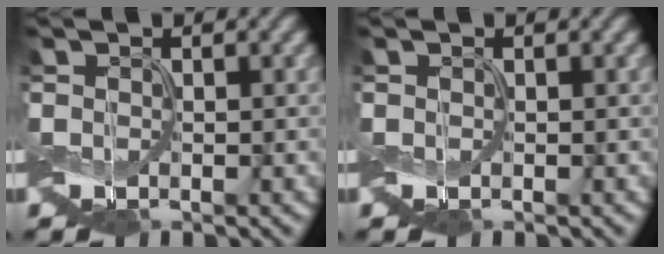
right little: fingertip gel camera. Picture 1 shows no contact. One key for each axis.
{"total": 0.0}